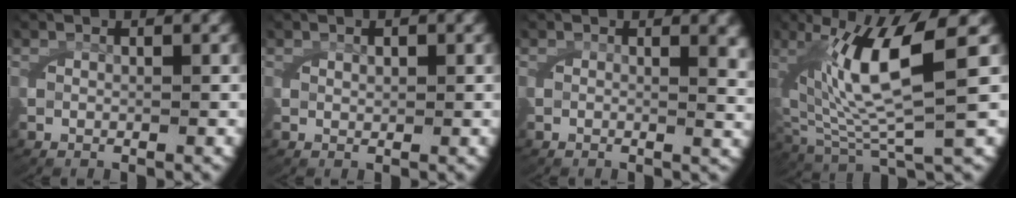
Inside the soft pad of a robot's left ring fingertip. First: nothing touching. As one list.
[{"total": 0.6, "force": [0.3, 0.2, 0.4], "torque": [-0.003, -0.004, 0.011]}, {"total": 1.4, "force": [0.7, 0.0, 1.2], "torque": [-0.022, -0.008, 0.012]}, {"total": 10.9, "force": [1.0, 4.9, 9.7], "torque": [-0.185, -0.016, 0.035]}]